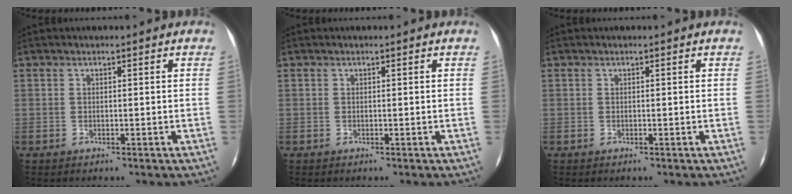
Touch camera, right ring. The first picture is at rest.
{"total": 0.0}
{"total": 0.0}